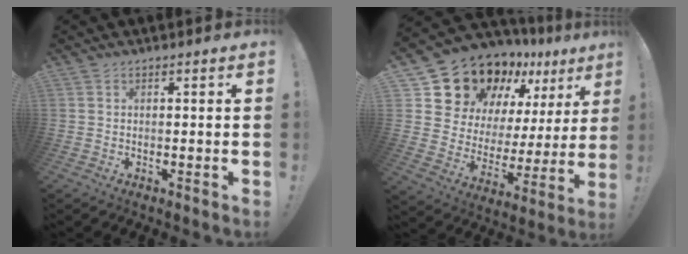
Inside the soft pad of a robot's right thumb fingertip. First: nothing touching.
{"total": 17.3, "force": [13.4, 9.2, 5.9], "torque": [-0.096, -0.105, 0.261]}